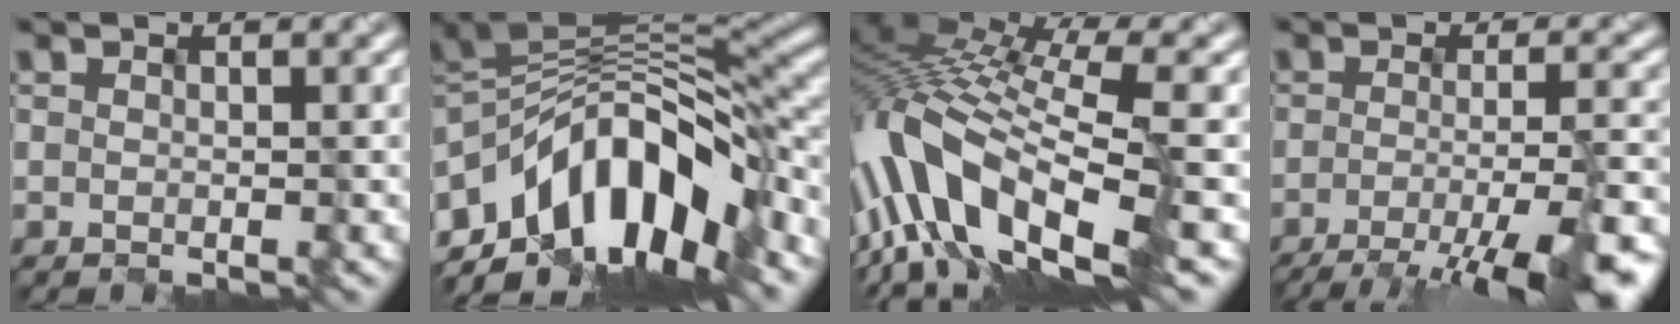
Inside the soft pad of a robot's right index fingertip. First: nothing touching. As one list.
[{"total": 12.6, "force": [-6.5, 6.0, 9.0], "torque": [-0.135, 0.010, -0.119]}, {"total": 12.8, "force": [-3.6, 4.9, 11.2], "torque": [-0.229, 0.006, -0.060]}, {"total": 9.9, "force": [-4.9, 2.3, 8.3], "torque": [-0.099, -0.013, -0.070]}]